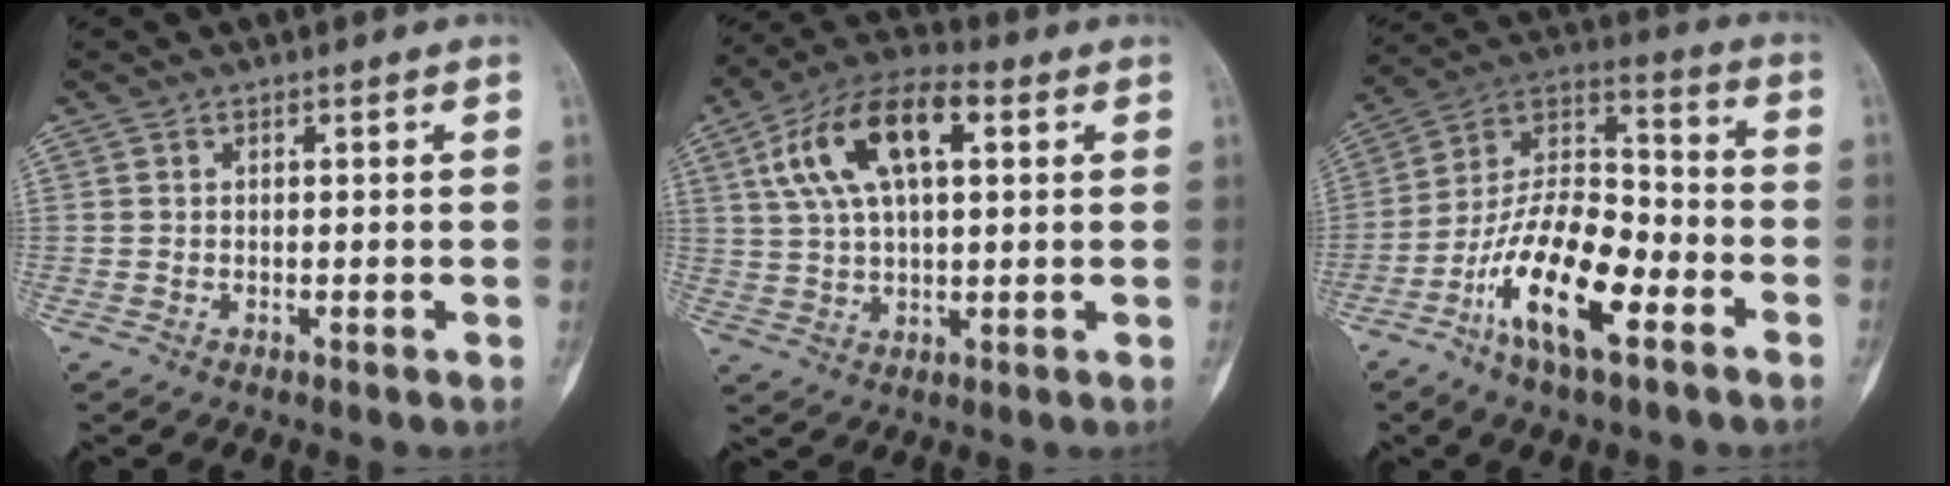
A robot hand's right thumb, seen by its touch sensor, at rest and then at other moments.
{"total": 15.1, "force": [4.9, 7.2, 12.4], "torque": [-0.229, 0.021, 0.084]}
{"total": 17.8, "force": [-8.2, 6.9, 14.1], "torque": [-0.252, 0.059, -0.152]}